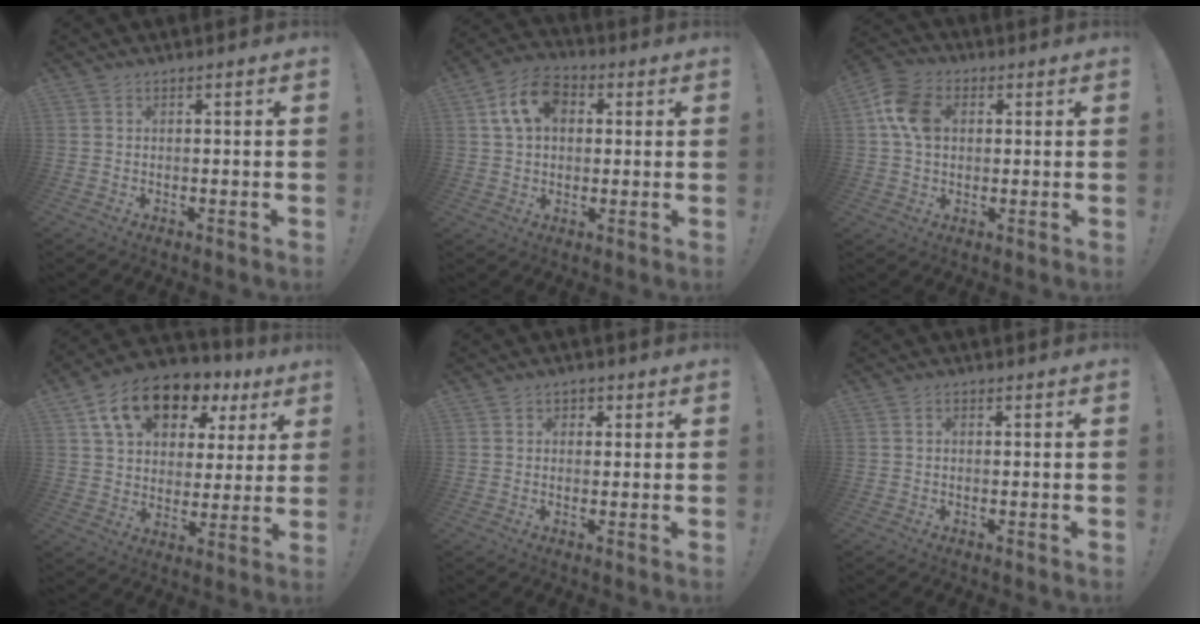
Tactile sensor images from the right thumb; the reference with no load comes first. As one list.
[{"total": 11.7, "force": [3.6, 8.3, 7.4], "torque": [-0.118, 0.008, 0.073]}, {"total": 11.2, "force": [2.2, 8.1, 7.5], "torque": [-0.139, 0.009, 0.044]}, {"total": 16.3, "force": [9.4, 10.2, 8.6], "torque": [-0.140, -0.047, 0.172]}, {"total": 2.2, "force": [0.5, 2.0, 0.8], "torque": [-0.004, 0.000, 0.007]}, {"total": 0.8, "force": [-0.1, 0.6, 0.5], "torque": [-0.013, 0.004, -0.002]}]